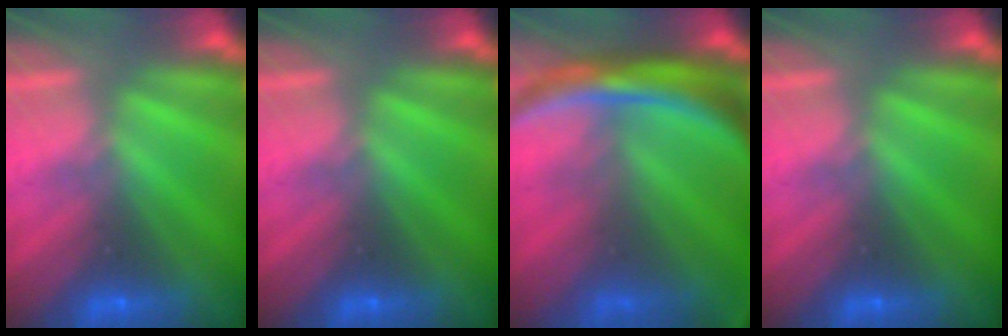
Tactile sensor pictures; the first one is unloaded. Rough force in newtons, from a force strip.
{"total": 0.0}
{"total": 7.6}
{"total": 0.0}